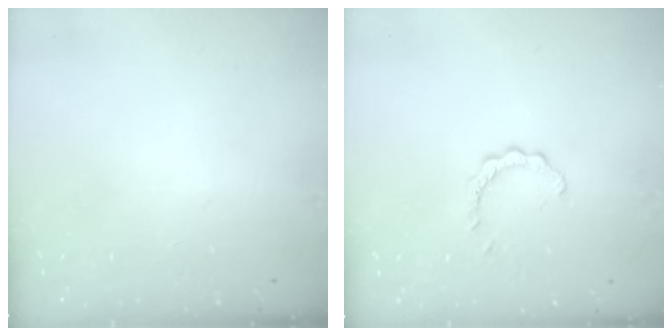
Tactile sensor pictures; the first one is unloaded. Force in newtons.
{"total": 2.9, "press": 2.9, "slide": 0.3}